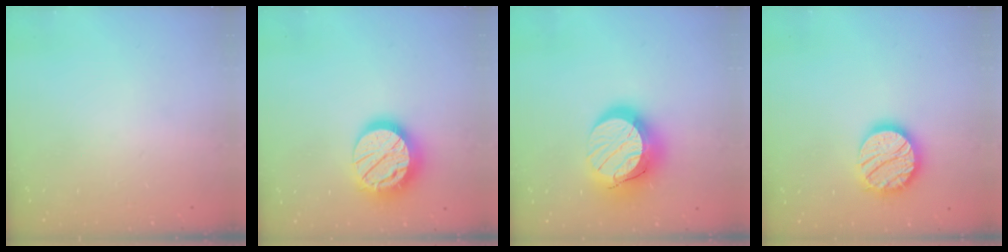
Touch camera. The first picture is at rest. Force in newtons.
{"total": 17.3, "press": 17.2, "slide": 1.3}
{"total": 17.7, "press": 17.7, "slide": 1.6}
{"total": 17.0, "press": 17.0, "slide": 1.3}